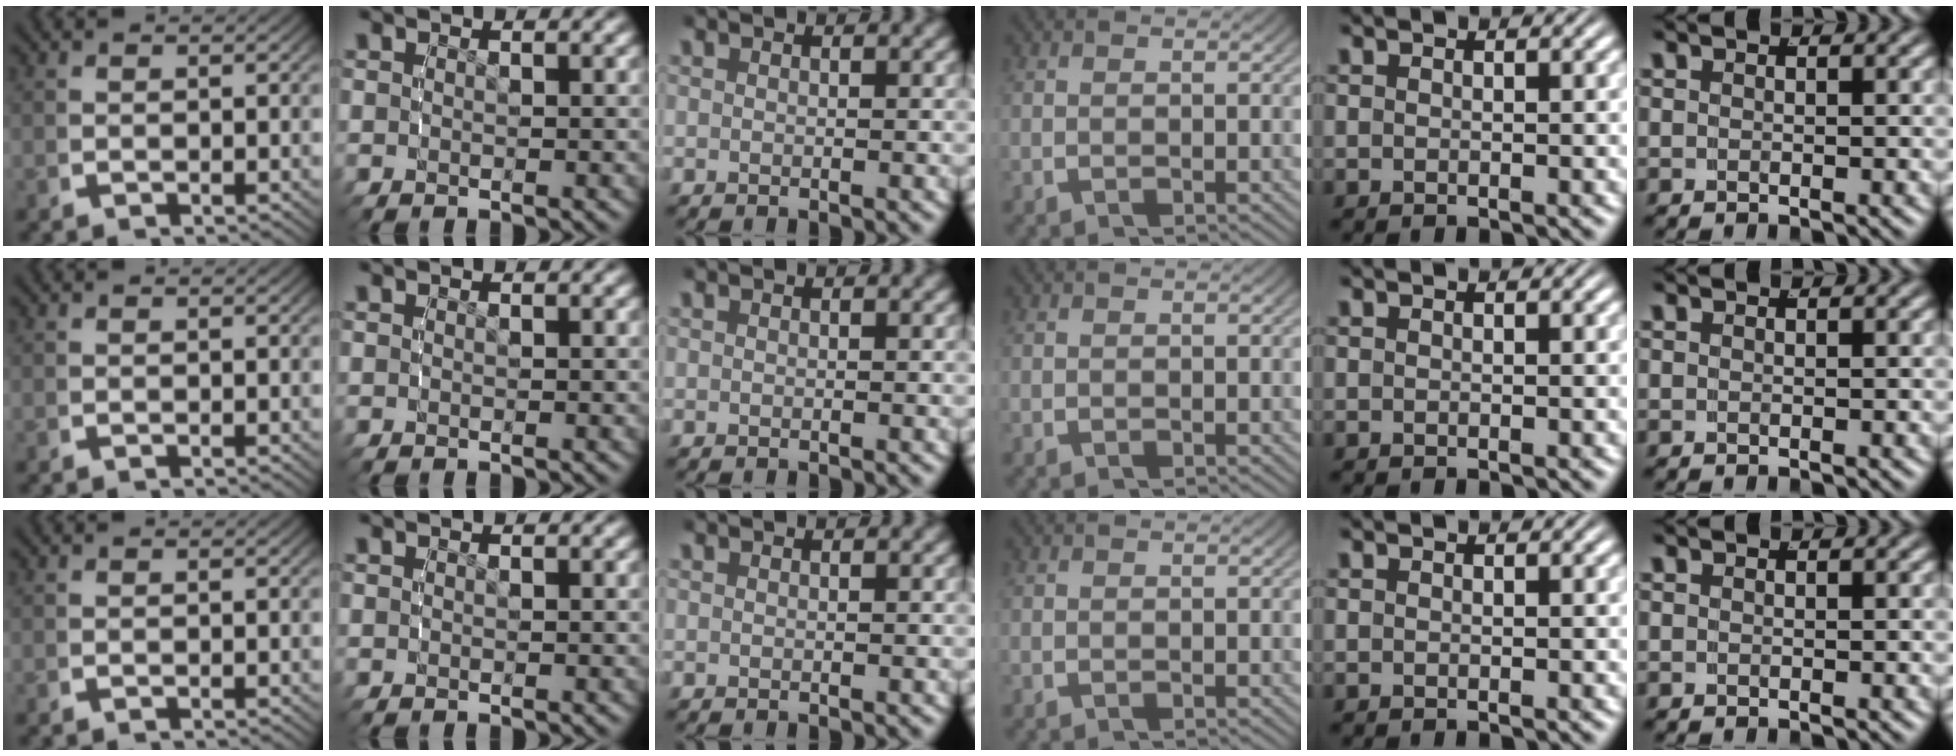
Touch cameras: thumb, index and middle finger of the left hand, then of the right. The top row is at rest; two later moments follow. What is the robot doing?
{"motion": "reach", "object": "napkin"}